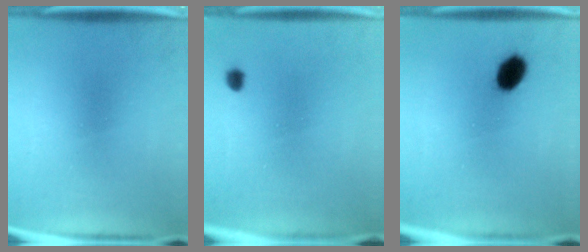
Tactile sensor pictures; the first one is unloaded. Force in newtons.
{"total": 1.3}
{"total": 5.7}